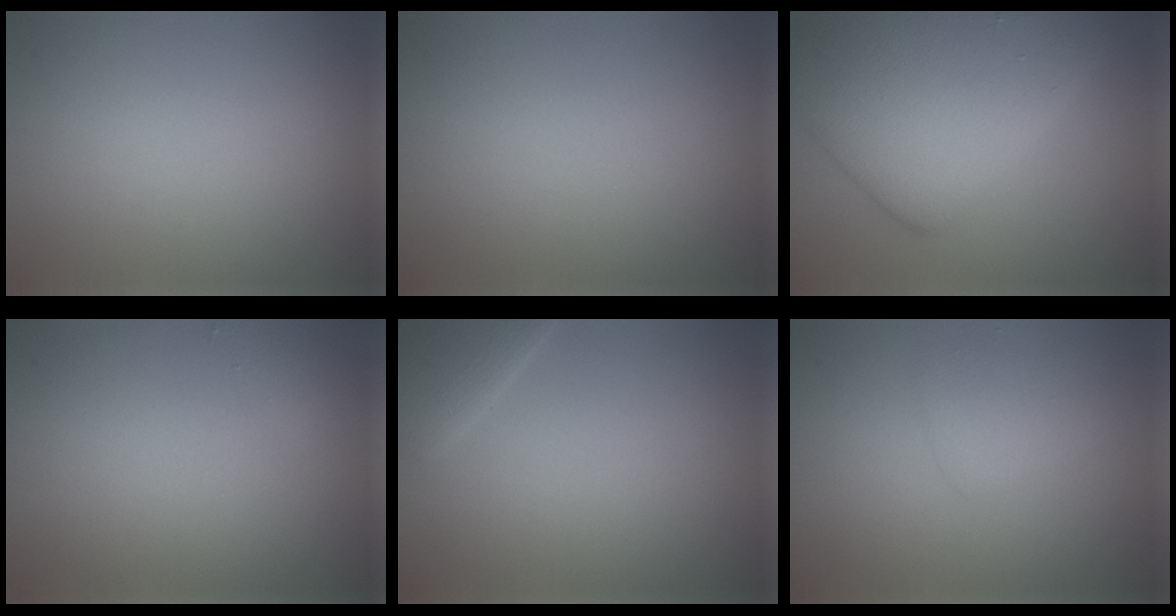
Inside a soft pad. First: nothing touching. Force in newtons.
{"total": 0.0}
{"total": 9.5, "press": 9.5, "slide": 0.2}
{"total": 0.8, "press": 0.8, "slide": 0.1}
{"total": 2.3, "press": 2.3, "slide": 0.1}
{"total": 1.6, "press": 1.6, "slide": 0.1}